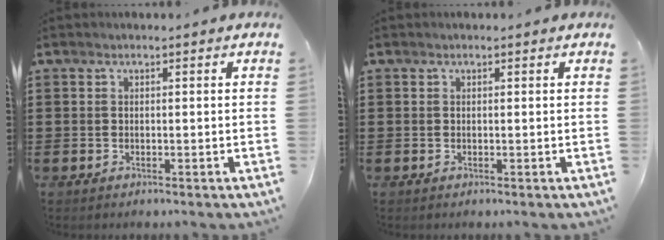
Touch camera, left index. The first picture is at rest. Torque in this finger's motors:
{"motor_torque": [2.14, 0.00, 0.03, 0.01]}